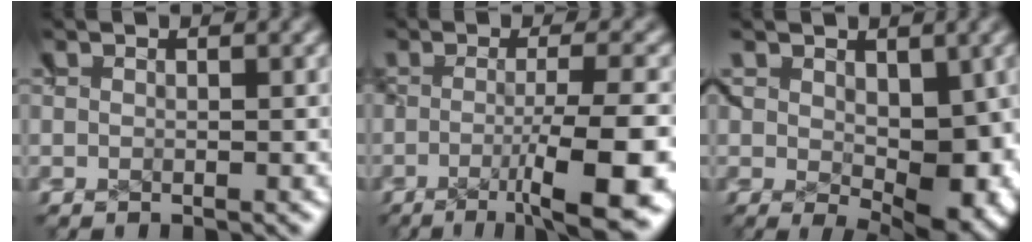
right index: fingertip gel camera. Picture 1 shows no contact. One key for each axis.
{"total": 7.8, "fx": -5.0, "fy": 1.4, "fz": 5.9, "tx": -0.047, "ty": -0.004, "tz": -0.068}
{"total": 5.1, "fx": -1.1, "fy": 2.3, "fz": 4.4, "tx": -0.064, "ty": -0.034, "tz": 0.004}